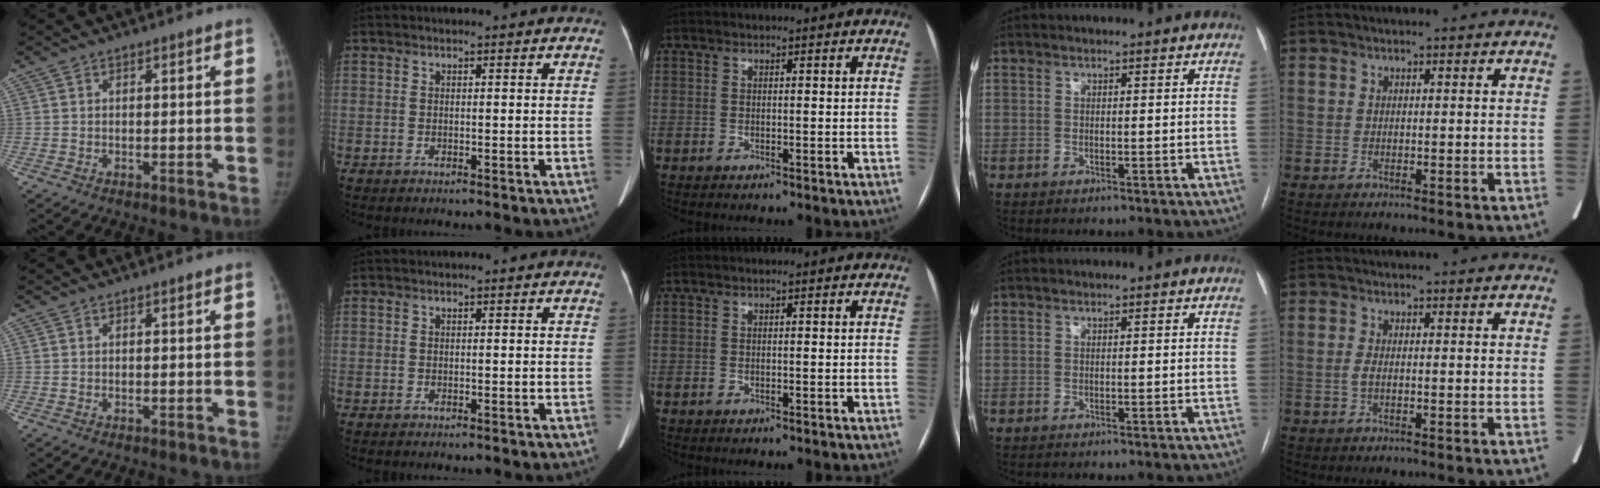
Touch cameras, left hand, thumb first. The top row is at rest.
{"little": {"total": 1.2, "force": [-0.3, 0.4, 1.1], "torque": [-0.027, 0.000, -0.008]}}